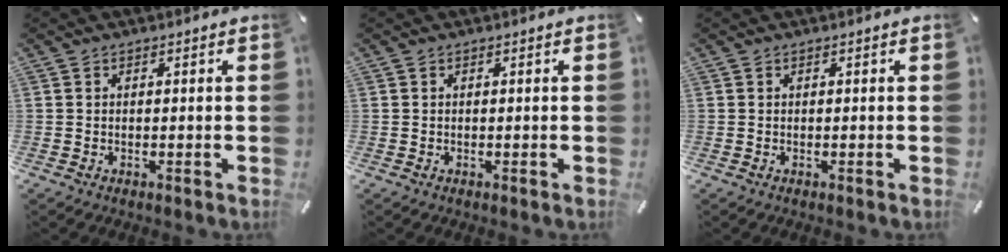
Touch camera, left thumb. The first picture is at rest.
{"total": 0.0}
{"total": 0.0}